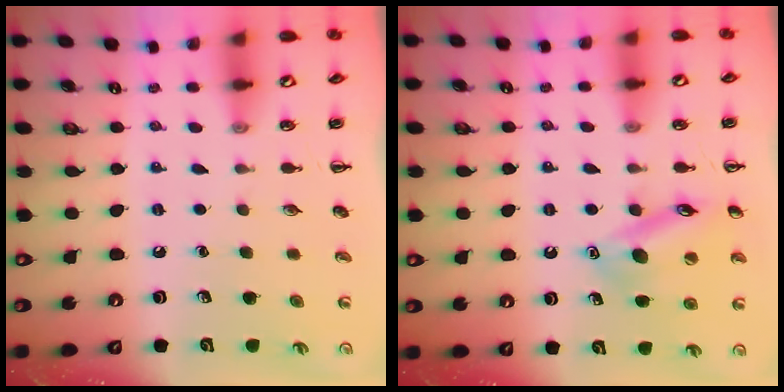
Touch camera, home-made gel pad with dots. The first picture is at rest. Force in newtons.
{"total": 14.1, "press": 14.0, "slide": 1.6}